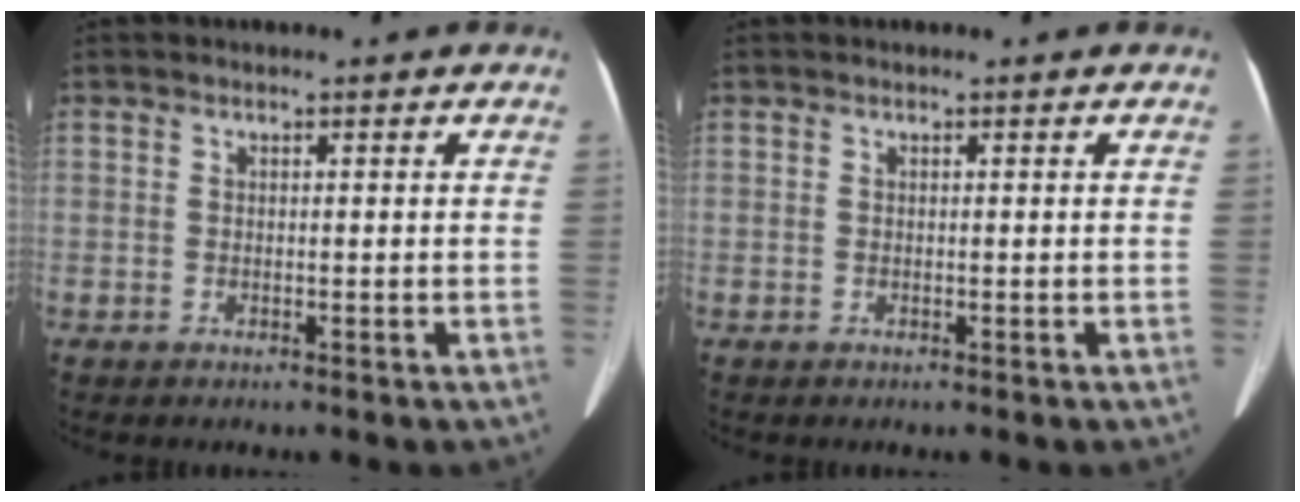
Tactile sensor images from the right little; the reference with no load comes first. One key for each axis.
{"total": 0.0}